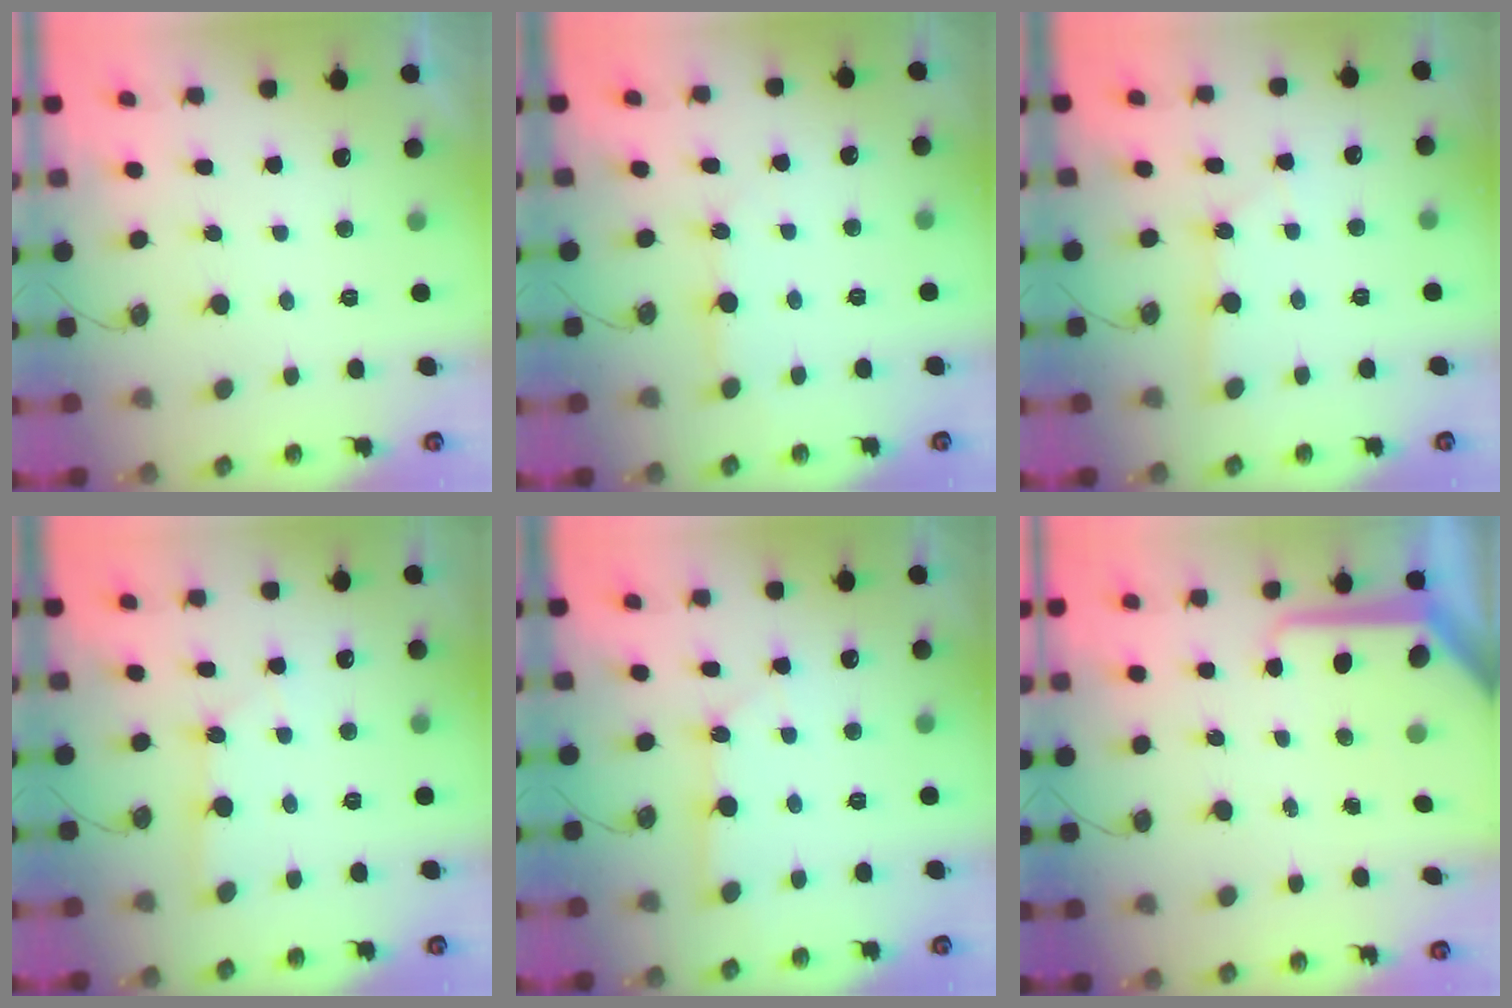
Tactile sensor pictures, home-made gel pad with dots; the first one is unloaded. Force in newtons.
{"total": 3.6, "press": 3.6, "slide": 0.2}
{"total": 1.9, "press": 1.9, "slide": 0.2}
{"total": 1.5, "press": 1.5, "slide": 0.2}
{"total": 2.9, "press": 2.9, "slide": 0.3}
{"total": 9.1, "press": 9.0, "slide": 0.9}